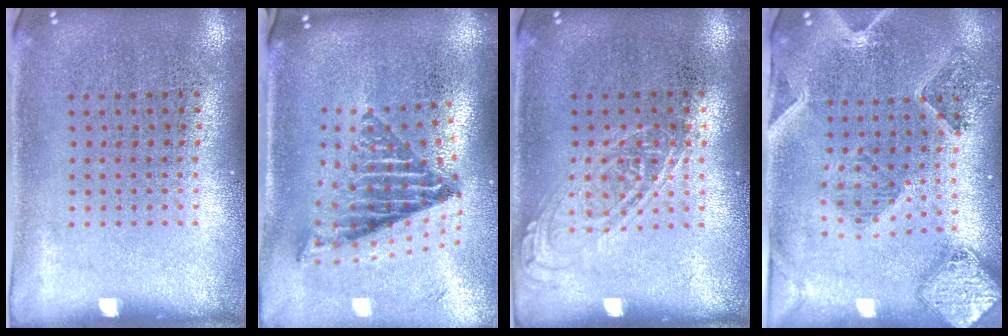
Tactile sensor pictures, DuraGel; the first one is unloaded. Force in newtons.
{"total": 1.9, "press": 1.4, "slide": 1.2}
{"total": 1.0, "press": 1.0, "slide": 0.1}
{"total": 1.5, "press": 1.4, "slide": 0.4}